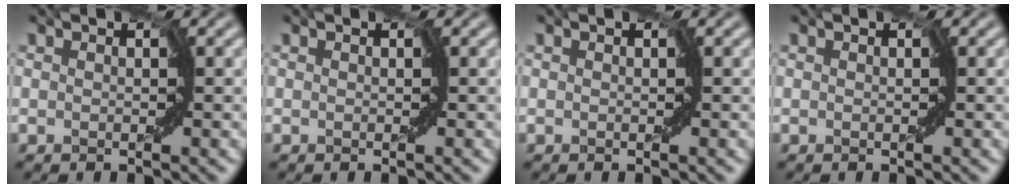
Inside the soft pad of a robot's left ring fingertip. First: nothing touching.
{"total": 0.0}
{"total": 0.0}
{"total": 0.0}